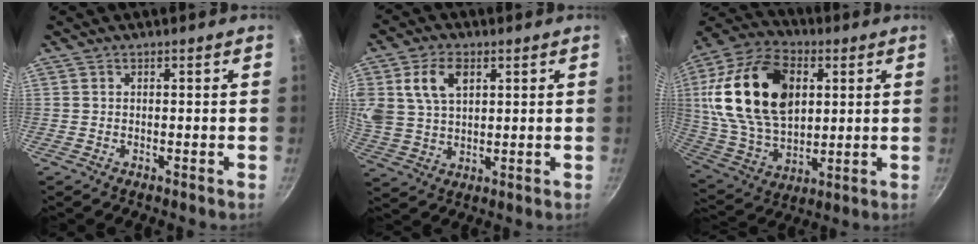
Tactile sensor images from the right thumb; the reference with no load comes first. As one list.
[{"total": 10.2, "force": [3.8, 6.4, 6.9], "torque": [-0.120, -0.004, 0.073]}, {"total": 25.6, "force": [5.6, 16.0, 19.1], "torque": [-0.344, 0.000, 0.099]}]